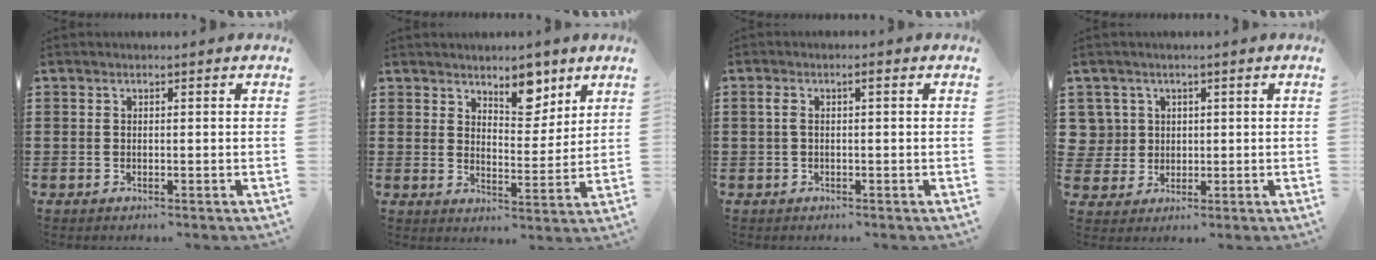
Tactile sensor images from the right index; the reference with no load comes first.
{"total": 6.8, "force": [5.3, 3.2, 2.8], "torque": [-0.042, -0.021, 0.091]}
{"total": 2.0, "force": [0.0, 0.5, 1.9], "torque": [-0.041, -0.002, -0.003]}
{"total": 4.0, "force": [1.0, 3.9, 0.2], "torque": [-0.025, 0.013, 0.018]}